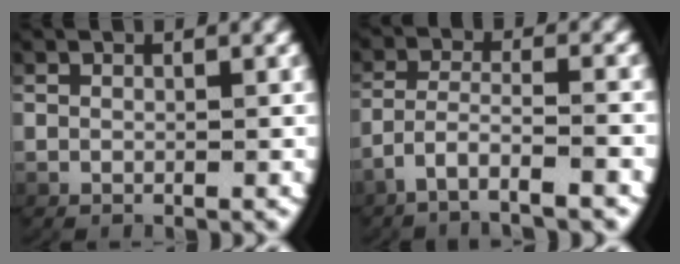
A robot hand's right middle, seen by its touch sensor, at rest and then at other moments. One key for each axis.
{"total": 4.5, "fx": -3.5, "fy": 0.9, "fz": 2.6, "tx": -0.063, "ty": -0.016, "tz": -0.050}